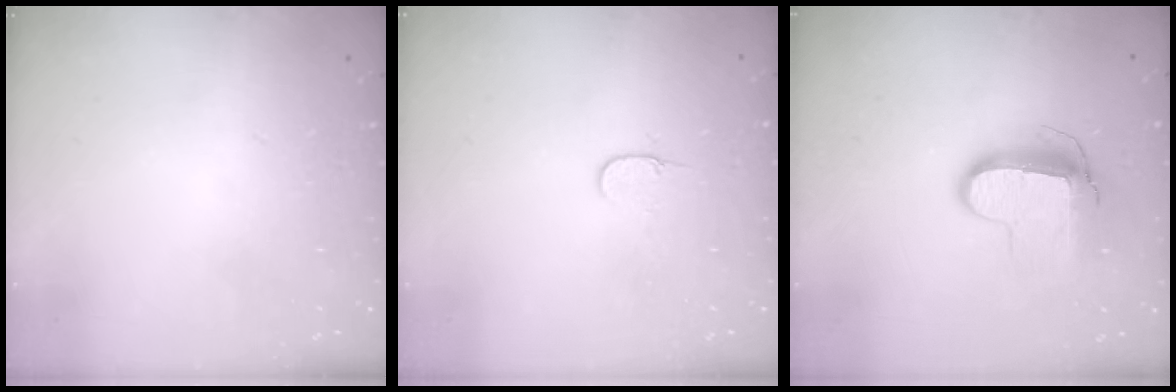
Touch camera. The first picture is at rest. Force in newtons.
{"total": 3.8, "press": 3.8, "slide": 0.4}
{"total": 11.1, "press": 11.1, "slide": 0.8}